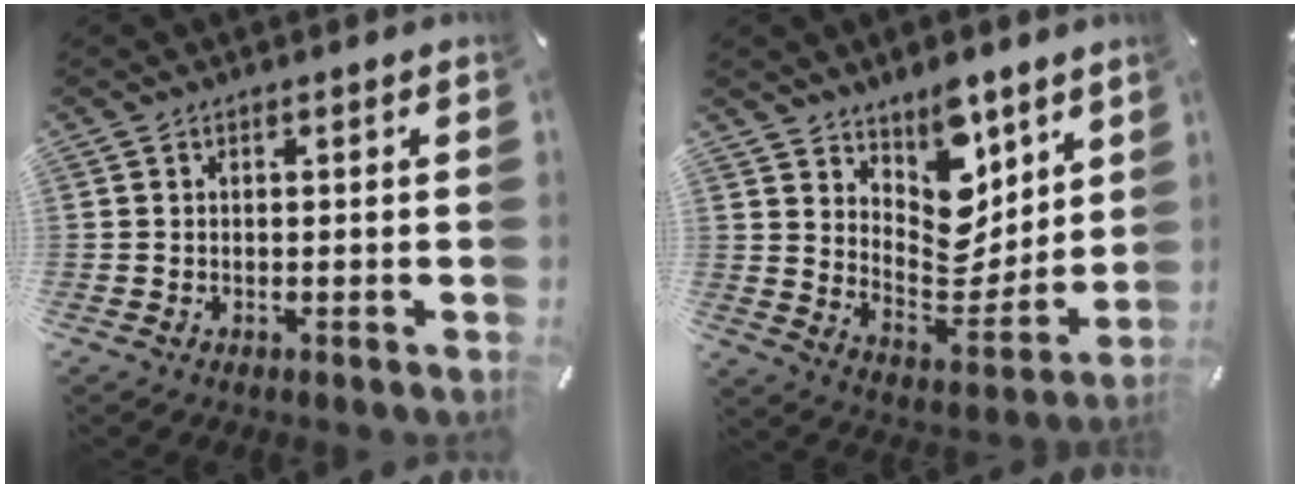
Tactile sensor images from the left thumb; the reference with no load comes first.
{"total": 10.7, "force": [7.9, 6.6, 3.2], "torque": [-0.026, -0.101, 0.144]}